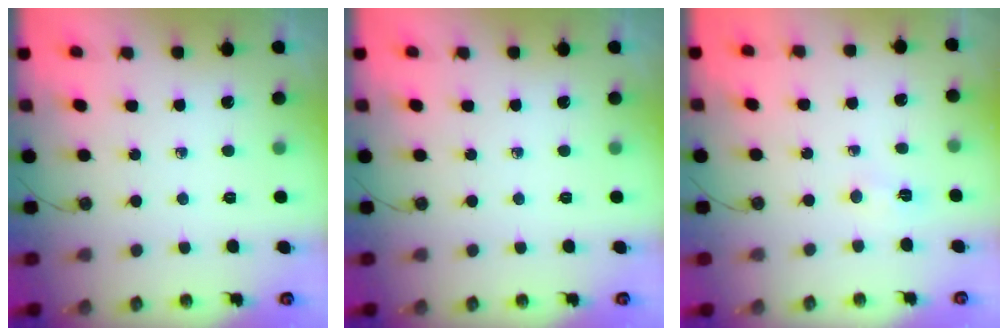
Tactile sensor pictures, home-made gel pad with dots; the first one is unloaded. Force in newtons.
{"total": 0.0}
{"total": 7.0, "press": 2.8, "slide": 6.4}